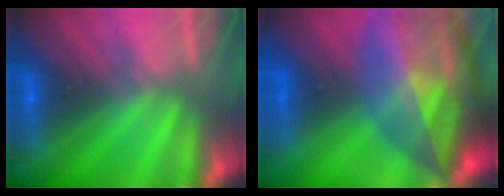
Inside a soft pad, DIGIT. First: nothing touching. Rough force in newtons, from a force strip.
{"total": 5.7}